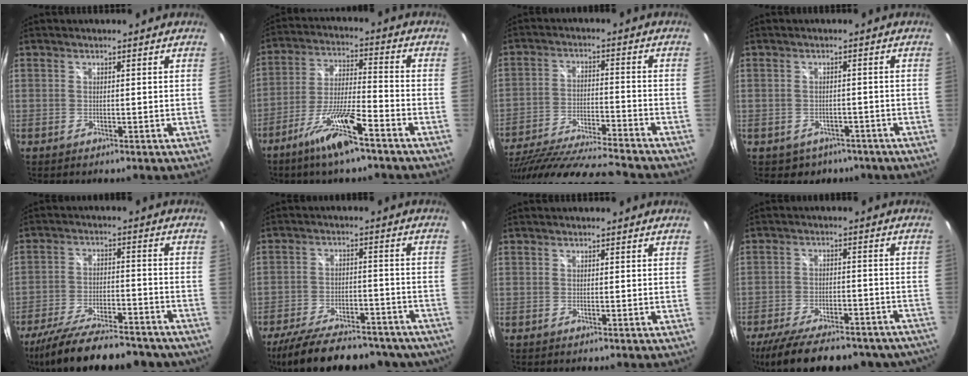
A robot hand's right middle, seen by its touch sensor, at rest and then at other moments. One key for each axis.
{"total": 11.2, "fx": -7.6, "fy": 1.0, "fz": 8.1, "tx": -0.171, "ty": -0.010, "tz": -0.139}
{"total": 22.7, "fx": -19.8, "fy": 2.5, "fz": 11.0, "tx": -0.209, "ty": -0.055, "tz": -0.313}
{"total": 5.0, "fx": -3.4, "fy": 3.5, "fz": 1.0, "tx": -0.023, "ty": 0.004, "tz": -0.034}
{"total": 23.6, "fx": -19.7, "fy": 6.3, "fz": 11.3, "tx": -0.212, "ty": -0.035, "tz": -0.280}
{"total": 26.4, "fx": -21.8, "fy": 9.1, "fz": 11.8, "tx": -0.224, "ty": -0.012, "tz": -0.286}
{"total": 0.0}
{"total": 25.7, "fx": -21.2, "fy": 8.3, "fz": 11.7, "tx": -0.226, "ty": -0.023, "tz": -0.281}